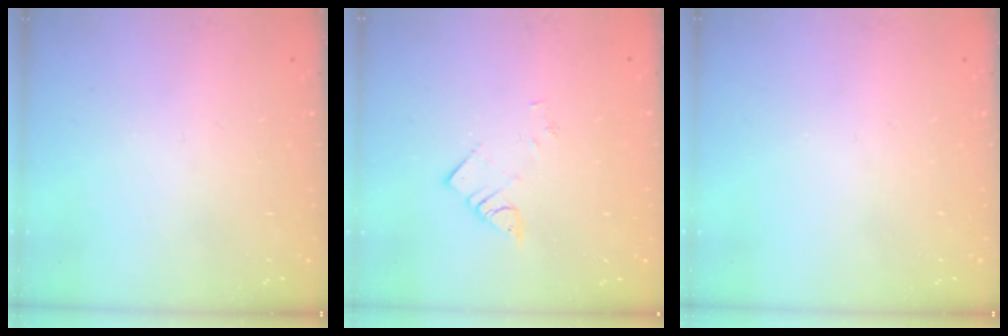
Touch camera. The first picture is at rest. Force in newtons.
{"total": 3.7, "press": 3.7, "slide": 0.1}
{"total": 0.0}